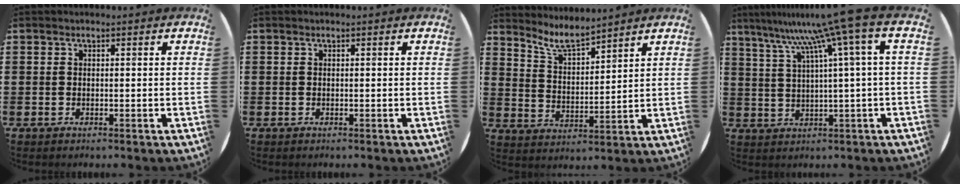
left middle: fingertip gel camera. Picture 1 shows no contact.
{"total": 0.0}
{"total": 6.4, "force": [6.0, 1.0, 2.1], "torque": [-0.058, -0.025, 0.108]}
{"total": 10.2, "force": [6.1, -0.5, 8.2], "torque": [-0.172, -0.026, 0.097]}